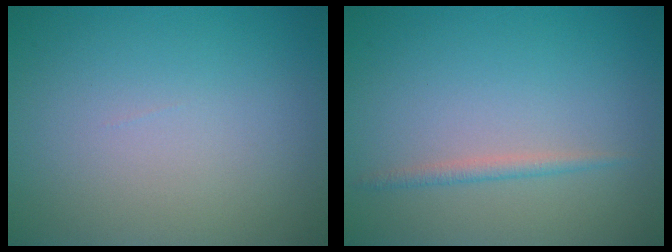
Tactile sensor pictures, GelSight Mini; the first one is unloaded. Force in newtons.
{"total": 1.2, "press": 1.2, "slide": 0.0}